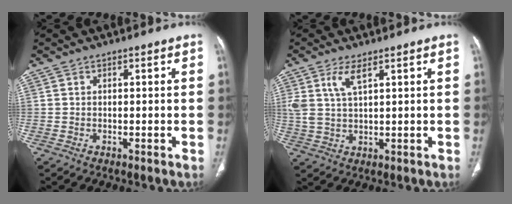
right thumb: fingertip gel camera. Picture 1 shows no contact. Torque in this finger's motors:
{"motor_torque": [-0.08, 0.32, 0.54, 0.68, 0.08]}